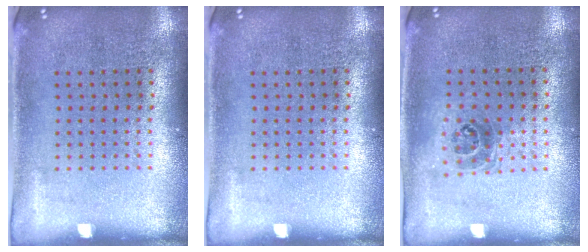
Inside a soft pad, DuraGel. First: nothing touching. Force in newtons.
{"total": 0.0}
{"total": 1.0, "press": 0.9, "slide": 0.4}